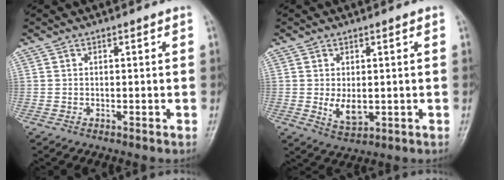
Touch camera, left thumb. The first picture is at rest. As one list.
[{"total": 4.5, "force": [-0.3, 2.7, 3.5], "torque": [-0.048, -0.011, 0.007]}]